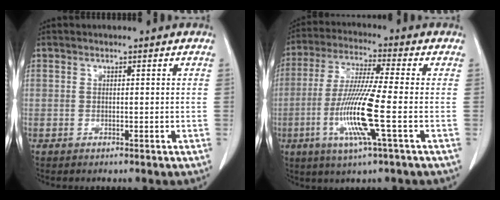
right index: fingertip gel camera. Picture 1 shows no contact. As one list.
[{"total": 11.9, "force": [-3.3, -0.4, 11.5], "torque": [-0.237, -0.017, -0.071]}]